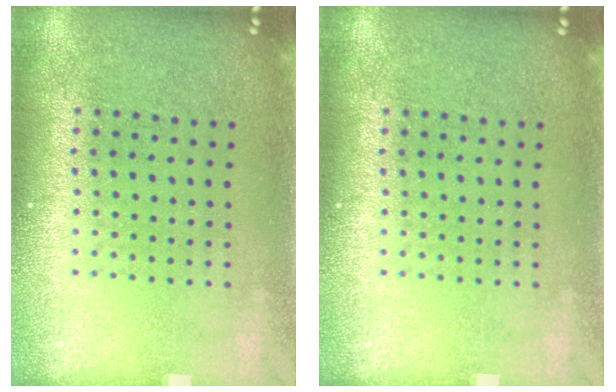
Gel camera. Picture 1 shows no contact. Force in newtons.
{"total": 0.0}